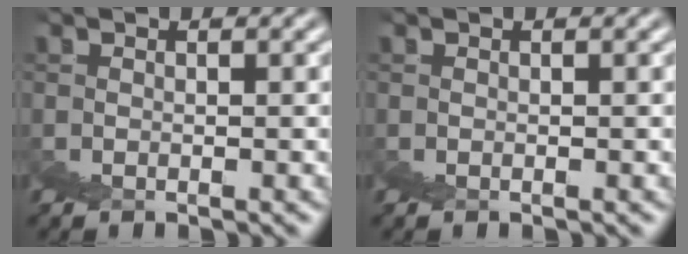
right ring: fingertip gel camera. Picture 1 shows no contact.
{"total": 0.0}